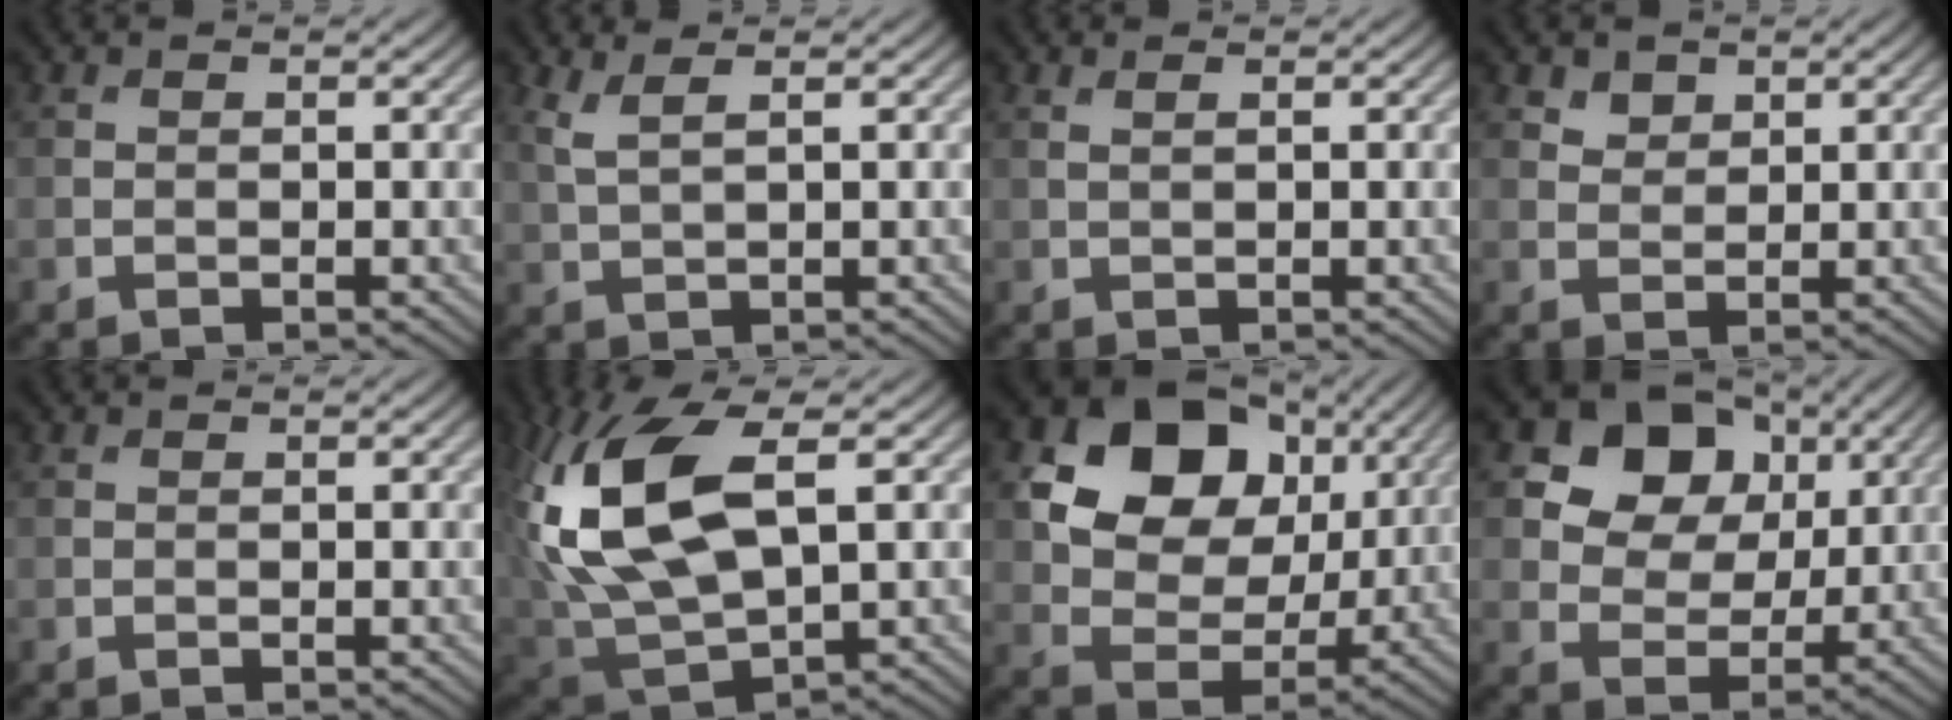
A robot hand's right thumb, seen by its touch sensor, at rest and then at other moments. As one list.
[{"total": 2.7, "force": [1.6, 0.6, 2.1], "torque": [-0.052, 0.006, 0.036]}, {"total": 0.8, "force": [0.5, 0.1, 0.6], "torque": [-0.014, 0.003, 0.010]}, {"total": 2.0, "force": [1.4, 1.2, 0.6], "torque": [-0.013, -0.003, 0.029]}, {"total": 0.0}, {"total": 14.5, "force": [2.7, 7.6, 12.0], "torque": [-0.289, 0.005, 0.059]}, {"total": 15.7, "force": [6.1, 11.5, 8.8], "torque": [-0.197, 0.026, 0.112]}, {"total": 12.0, "force": [5.4, 9.1, 5.8], "torque": [-0.140, 0.017, 0.098]}]